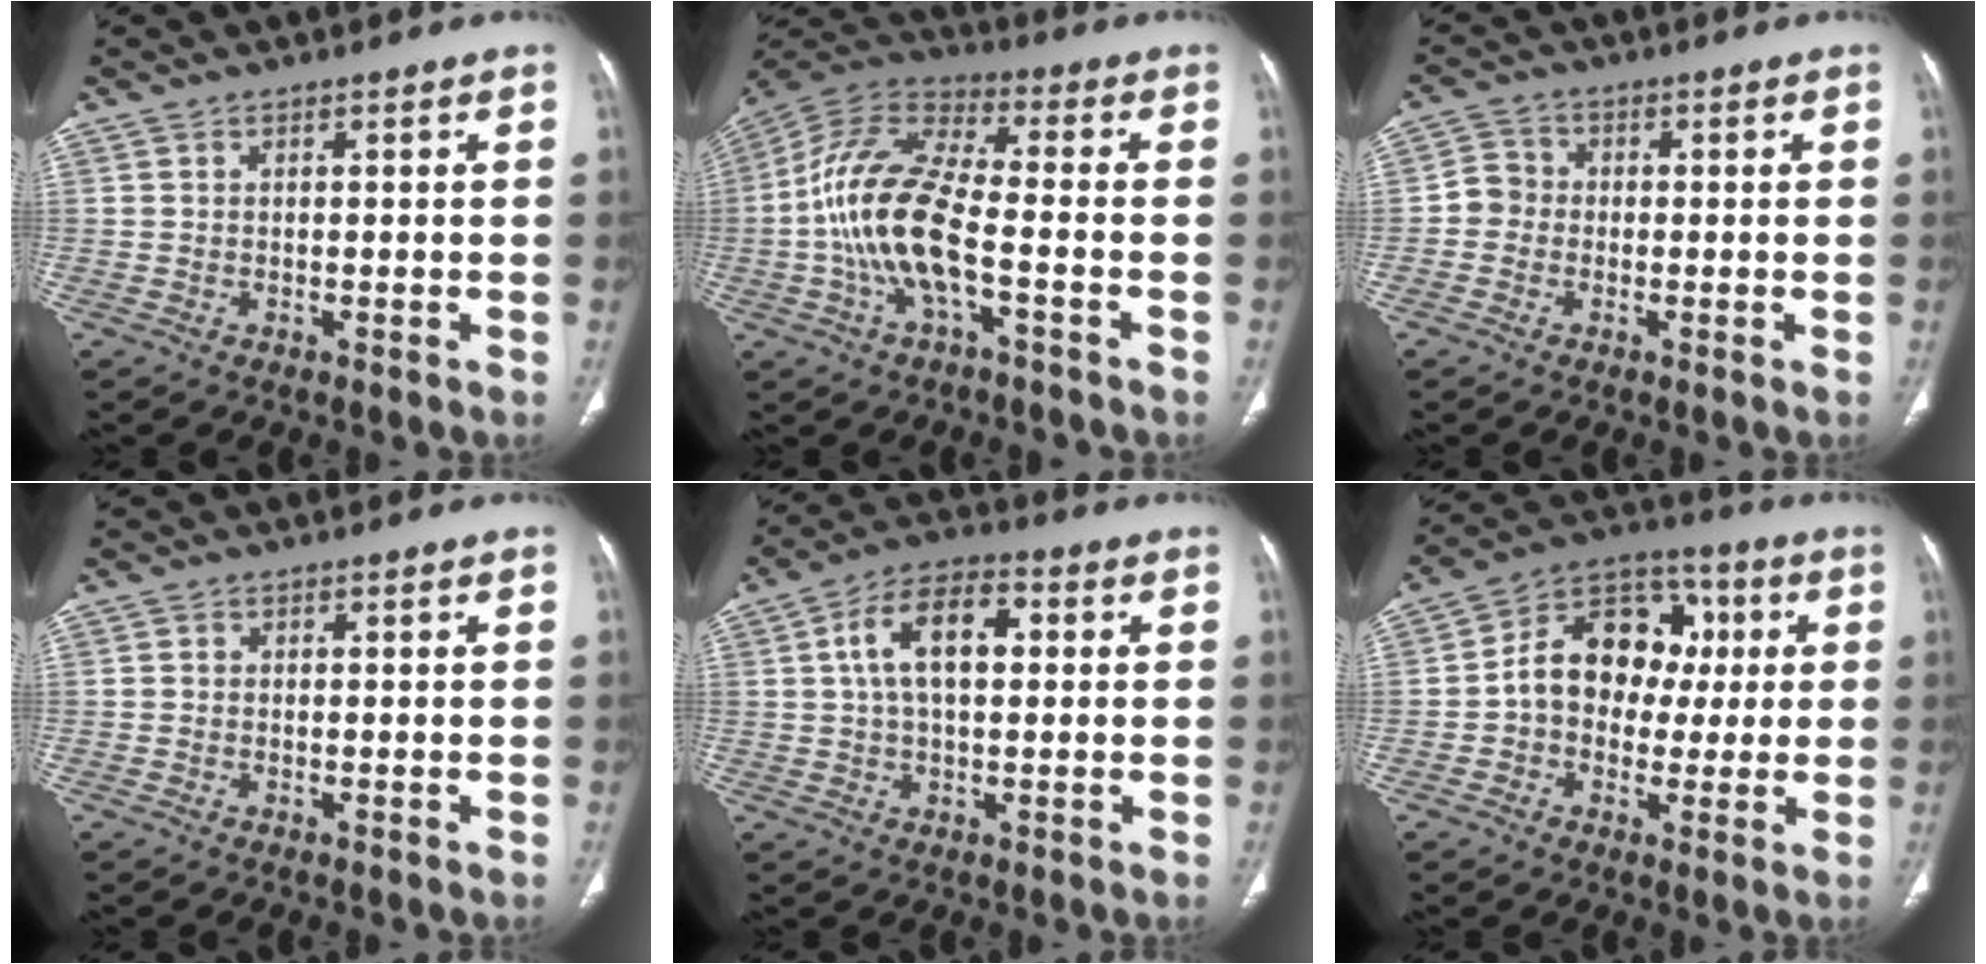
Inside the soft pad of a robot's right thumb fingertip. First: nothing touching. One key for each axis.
{"total": 15.5, "fx": -3.5, "fy": 6.0, "fz": 13.9, "tx": -0.292, "ty": 0.040, "tz": -0.071}
{"total": 3.8, "fx": -0.8, "fy": 3.5, "fz": 1.3, "tx": -0.005, "ty": 0.010, "tz": -0.027}
{"total": 0.6, "fx": -0.1, "fy": 0.5, "fz": 0.2, "tx": -0.002, "ty": 0.002, "tz": -0.003}
{"total": 10.9, "fx": 2.0, "fy": 6.1, "fz": 8.8, "tx": -0.152, "ty": 0.022, "tz": 0.027}
{"total": 14.4, "fx": 0.7, "fy": 11.4, "fz": 8.8, "tx": -0.103, "ty": 0.036, "tz": 0.001}